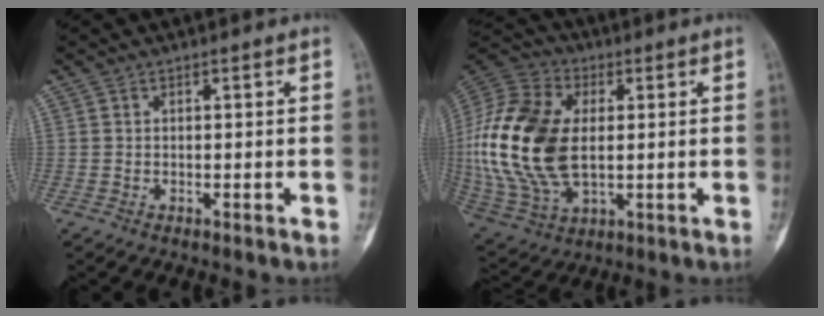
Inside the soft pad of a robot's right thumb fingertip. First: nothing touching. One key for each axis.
{"total": 23.4, "fx": 1.0, "fy": 14.4, "fz": 18.5, "tx": -0.401, "ty": -0.008, "tz": 0.024}